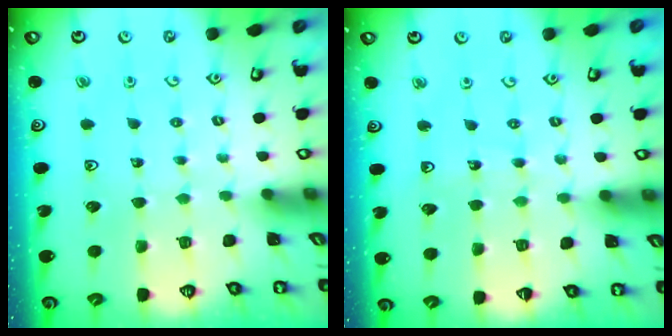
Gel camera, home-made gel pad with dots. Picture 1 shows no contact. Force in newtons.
{"total": 6.2, "press": 5.8, "slide": 2.2}